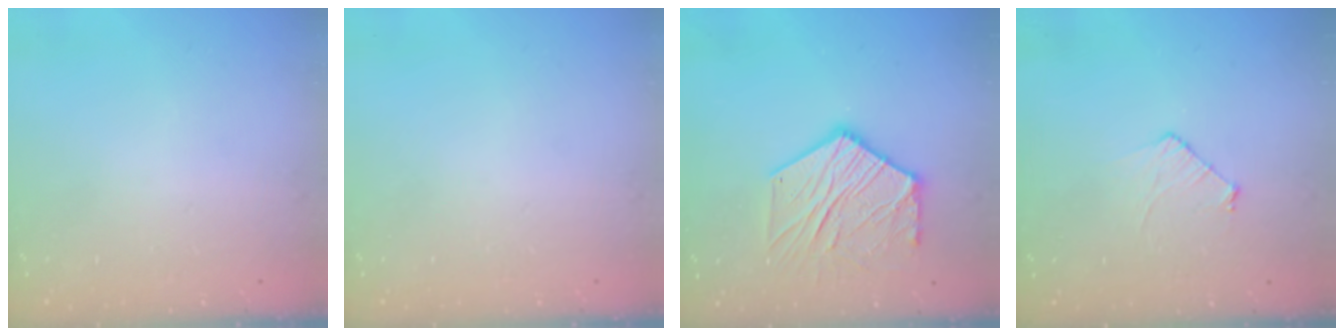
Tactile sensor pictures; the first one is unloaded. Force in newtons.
{"total": 0.0}
{"total": 14.8, "press": 14.7, "slide": 1.4}
{"total": 5.9, "press": 5.9, "slide": 0.5}